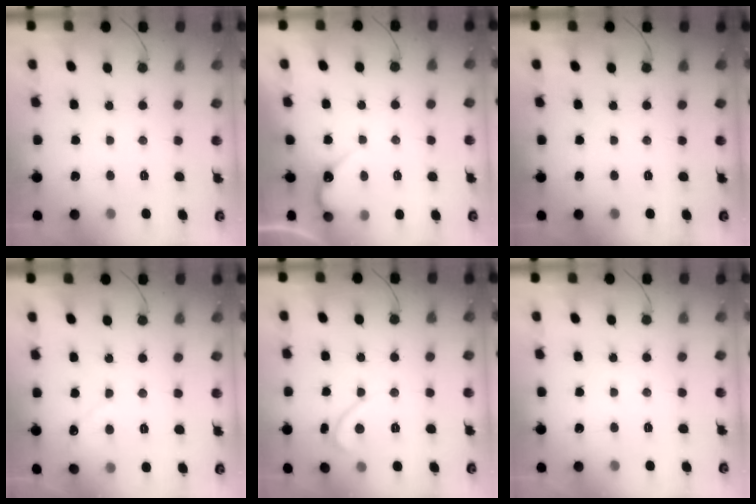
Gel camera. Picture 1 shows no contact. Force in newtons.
{"total": 4.0, "press": 4.0, "slide": 0.2}
{"total": 0.0}
{"total": 2.7, "press": 2.7, "slide": 0.3}
{"total": 2.3, "press": 2.3, "slide": 0.1}
{"total": 0.0}